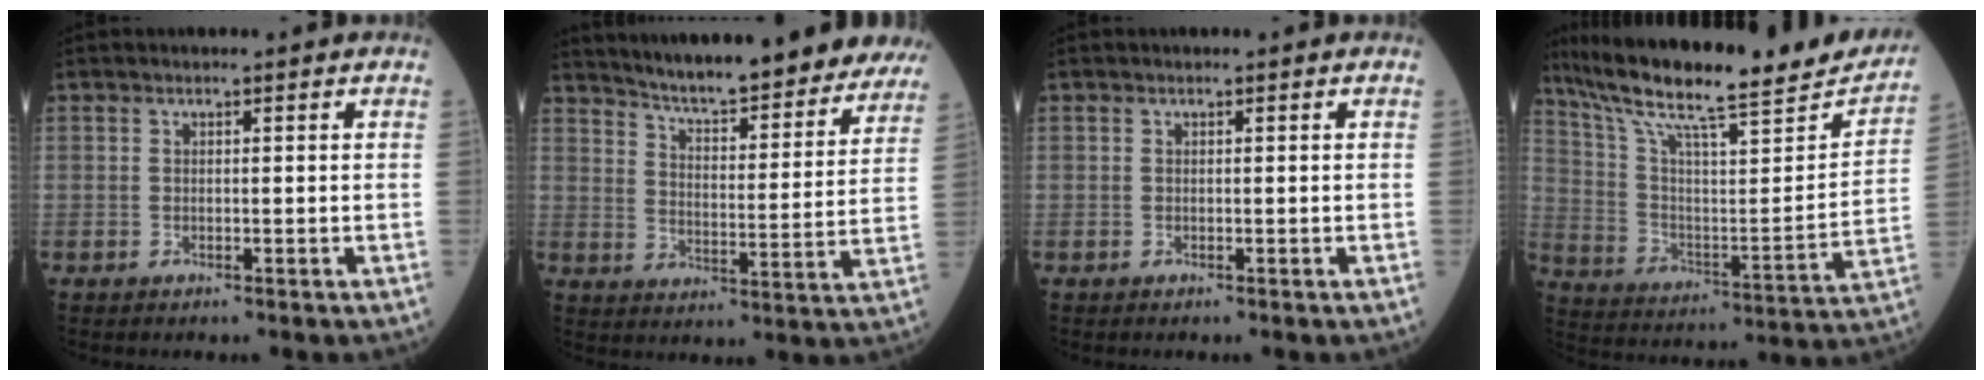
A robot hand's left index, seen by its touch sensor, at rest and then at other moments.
{"total": 23.6, "force": [21.3, 2.9, 9.6], "torque": [-0.134, -0.038, 0.277]}
{"total": 0.0}
{"total": 26.9, "force": [22.4, 3.4, 14.5], "torque": [-0.246, -0.013, 0.329]}